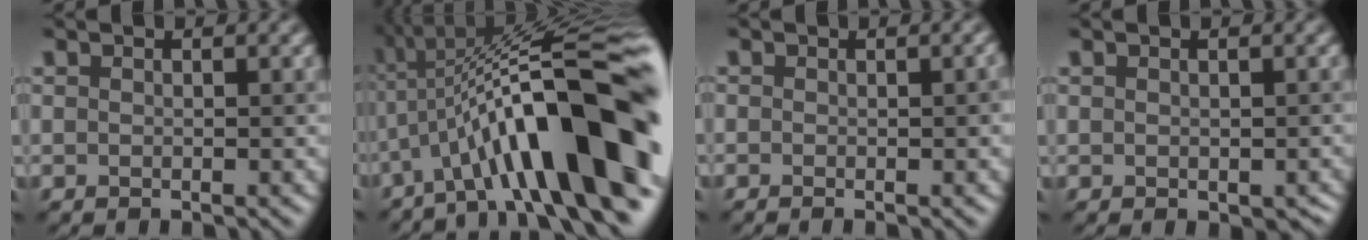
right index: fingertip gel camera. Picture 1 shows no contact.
{"total": 14.5, "force": [-3.5, 3.4, 13.7], "torque": [-0.194, 0.037, -0.050]}
{"total": 2.0, "force": [-0.3, 1.0, 1.7], "torque": [0.009, 0.008, -0.018]}
{"total": 1.1, "force": [-0.4, 0.7, 0.8], "torque": [-0.009, -0.006, 0.012]}